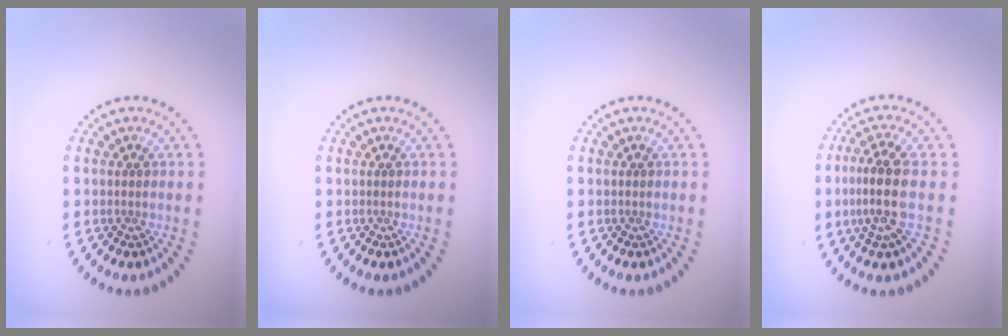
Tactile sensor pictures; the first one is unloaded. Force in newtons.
{"total": 0.0}
{"total": 0.0}
{"total": 3.9, "press": 3.4, "slide": 1.9}